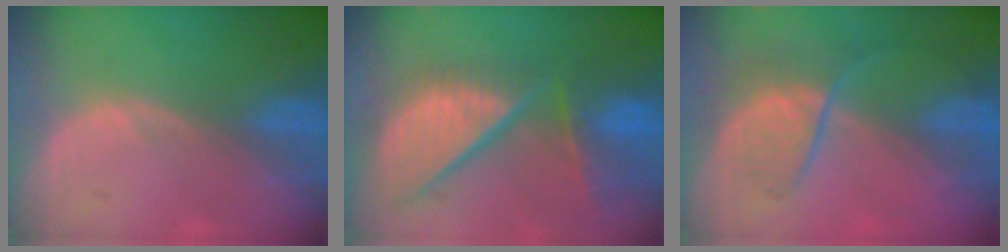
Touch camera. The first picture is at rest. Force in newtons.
{"total": 12.5, "press": 10.3, "slide": 7.1}
{"total": 6.4, "press": 6.0, "slide": 2.2}